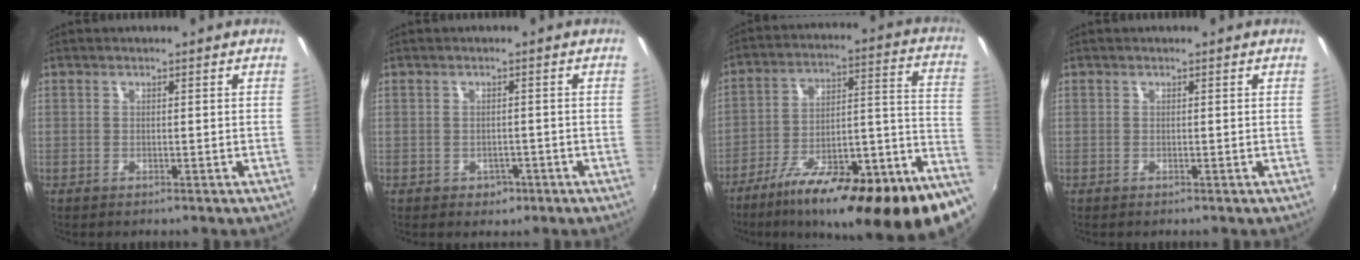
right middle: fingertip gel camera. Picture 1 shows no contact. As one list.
[{"total": 2.6, "force": [-1.1, 2.2, 0.9], "torque": [-0.020, -0.002, -0.011]}, {"total": 27.6, "force": [-17.2, 5.6, 20.9], "torque": [-0.279, -0.032, -0.255]}, {"total": 0.0}]